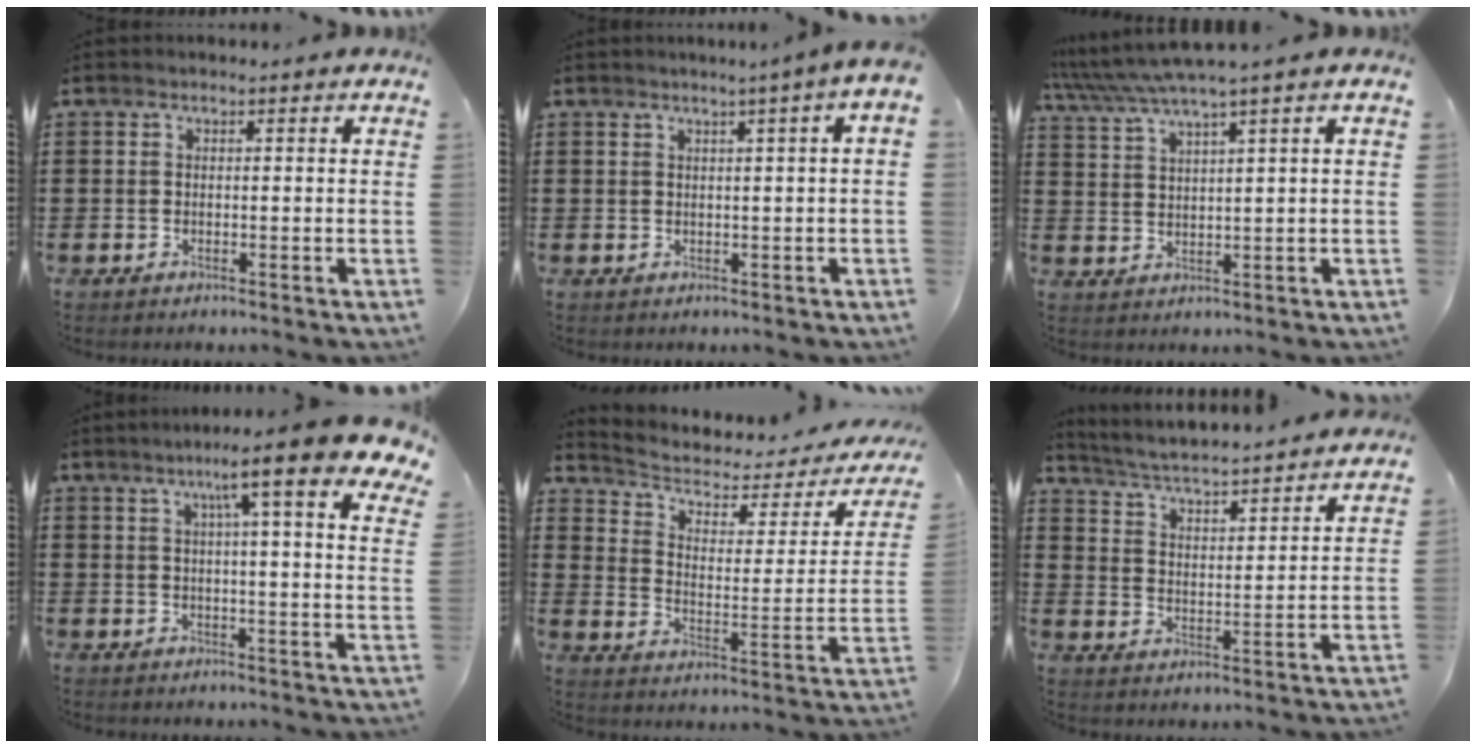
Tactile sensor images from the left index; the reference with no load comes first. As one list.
[{"total": 1.8, "force": [0.7, -0.2, 1.6], "torque": [-0.031, -0.005, 0.013]}, {"total": 4.0, "force": [3.0, -0.3, 2.7], "torque": [-0.070, -0.014, 0.046]}, {"total": 11.0, "force": [6.8, 0.8, 8.7], "torque": [-0.145, -0.022, 0.103]}, {"total": 3.5, "force": [2.0, 1.9, 2.2], "torque": [-0.059, -0.014, 0.026]}, {"total": 3.6, "force": [3.5, -0.5, 0.7], "torque": [-0.034, -0.039, 0.050]}]